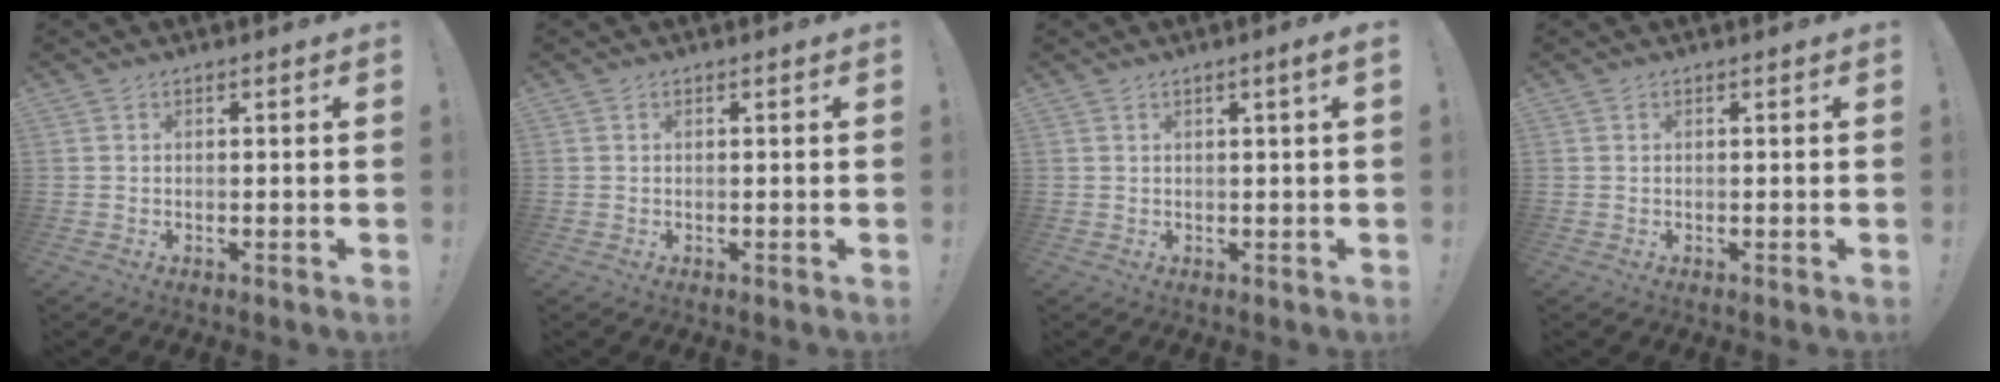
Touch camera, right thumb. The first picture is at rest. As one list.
[{"total": 0.0}, {"total": 2.4, "force": [0.6, -0.1, 2.3], "torque": [-0.035, -0.003, 0.006]}, {"total": 0.0}]